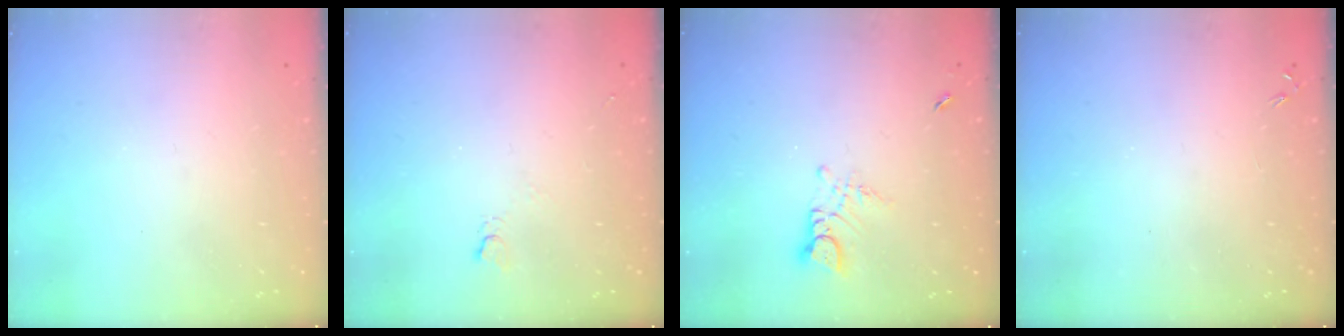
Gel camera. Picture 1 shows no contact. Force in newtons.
{"total": 2.7, "press": 2.6, "slide": 0.5}
{"total": 2.8, "press": 2.8, "slide": 0.3}
{"total": 0.0}